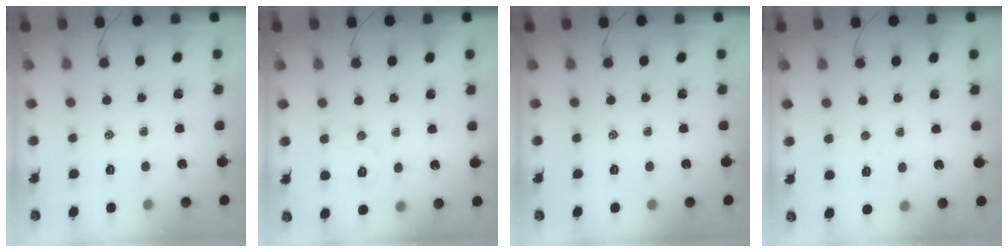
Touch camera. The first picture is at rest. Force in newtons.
{"total": 5.3, "press": 5.2, "slide": 1.1}
{"total": 0.0}
{"total": 2.4, "press": 2.3, "slide": 0.8}